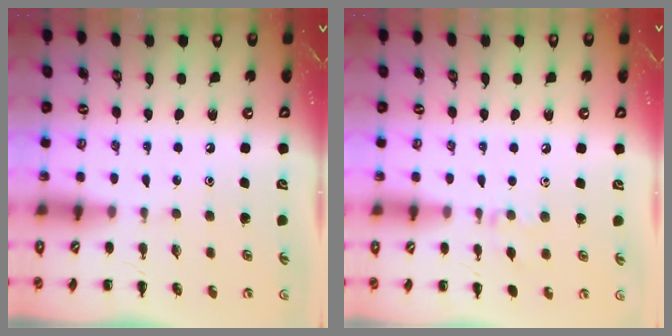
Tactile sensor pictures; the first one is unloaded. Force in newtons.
{"total": 6.6, "press": 6.4, "slide": 1.8}